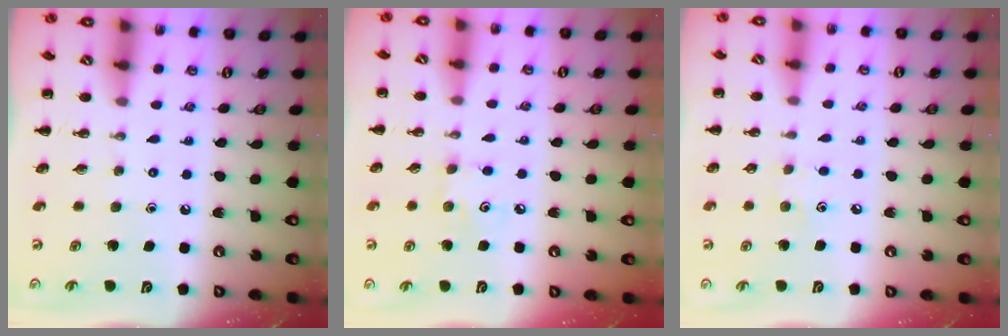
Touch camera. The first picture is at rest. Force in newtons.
{"total": 4.4, "press": 4.2, "slide": 1.1}
{"total": 5.2, "press": 5.1, "slide": 0.9}